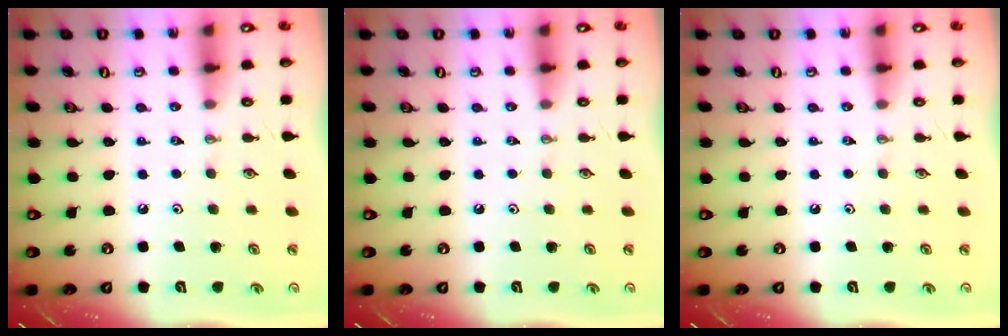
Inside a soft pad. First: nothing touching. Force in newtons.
{"total": 0.0}
{"total": 0.0}